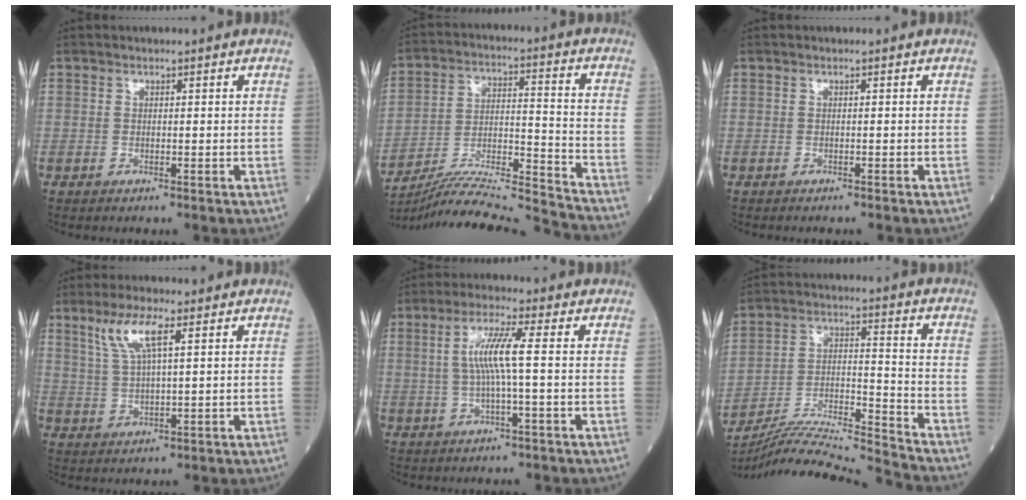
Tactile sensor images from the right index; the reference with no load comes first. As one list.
[{"total": 19.3, "force": [-18.6, -1.8, 5.0], "torque": [-0.101, 0.000, -0.302]}, {"total": 0.8, "force": [-0.8, 0.0, 0.2], "torque": [-0.006, 0.000, -0.012]}, {"total": 6.2, "force": [3.1, 0.9, 5.3], "torque": [-0.117, 0.010, 0.065]}, {"total": 6.2, "force": [0.4, -0.4, 6.2], "torque": [-0.128, 0.007, 0.008]}, {"total": 16.7, "force": [-16.0, -2.3, 4.0], "torque": [-0.073, 0.011, -0.276]}]